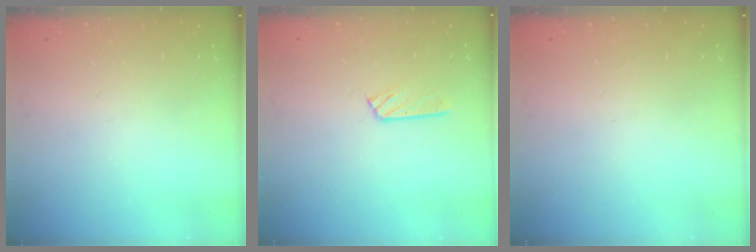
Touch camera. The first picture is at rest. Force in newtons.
{"total": 3.5, "press": 3.5, "slide": 0.4}
{"total": 0.0}